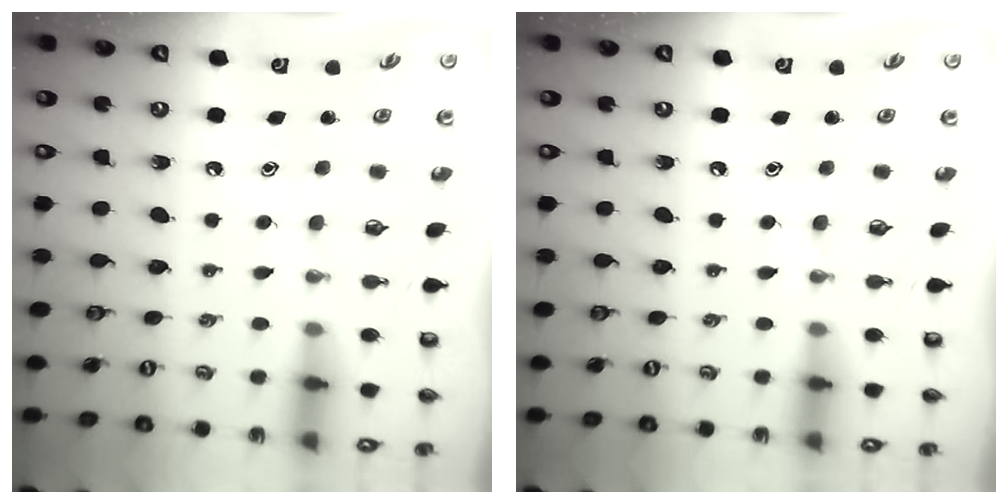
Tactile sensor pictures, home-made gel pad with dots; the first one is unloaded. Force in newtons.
{"total": 0.0}